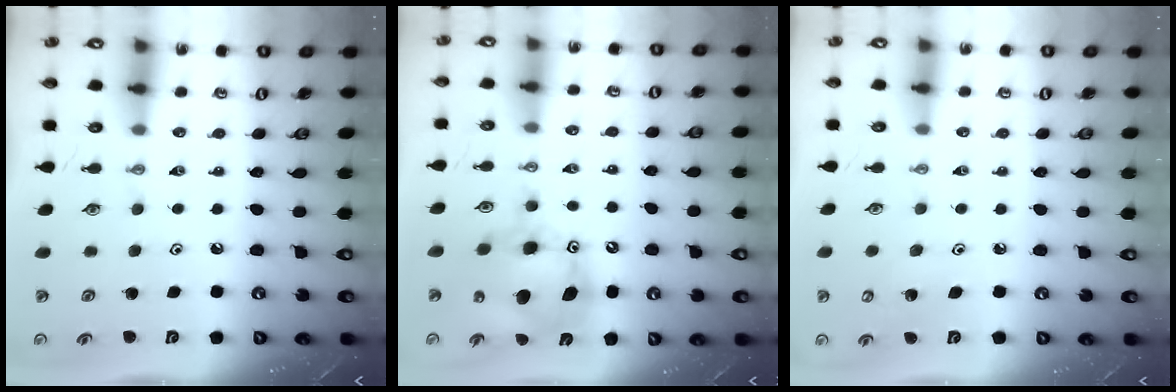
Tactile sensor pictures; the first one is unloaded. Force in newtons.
{"total": 13.4, "press": 13.3, "slide": 1.2}
{"total": 3.6, "press": 3.6, "slide": 0.3}